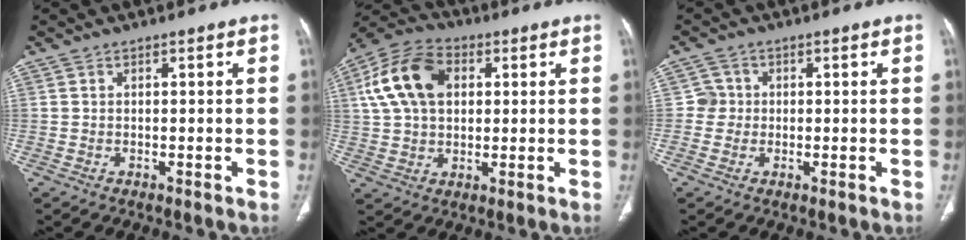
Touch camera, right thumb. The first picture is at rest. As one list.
[{"total": 14.4, "force": [3.6, 9.7, 10.0], "torque": [-0.180, 0.017, 0.058]}, {"total": 2.6, "force": [0.0, 2.6, 0.2], "torque": [0.018, 0.009, -0.007]}]